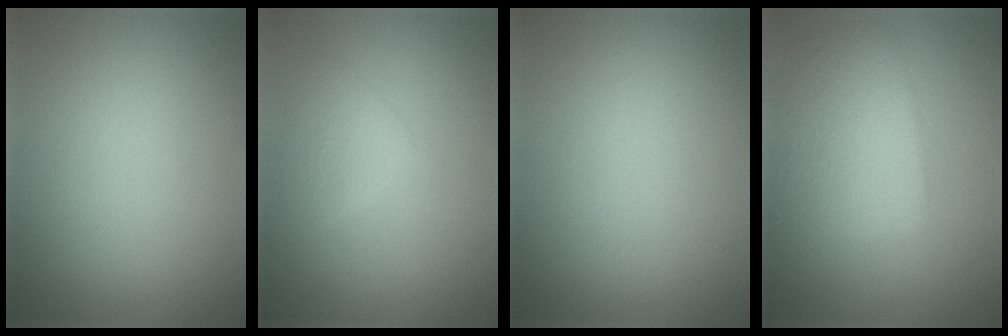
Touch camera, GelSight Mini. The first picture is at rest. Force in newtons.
{"total": 1.7, "press": 1.7, "slide": 0.1}
{"total": 0.0}
{"total": 4.8, "press": 4.8, "slide": 0.1}